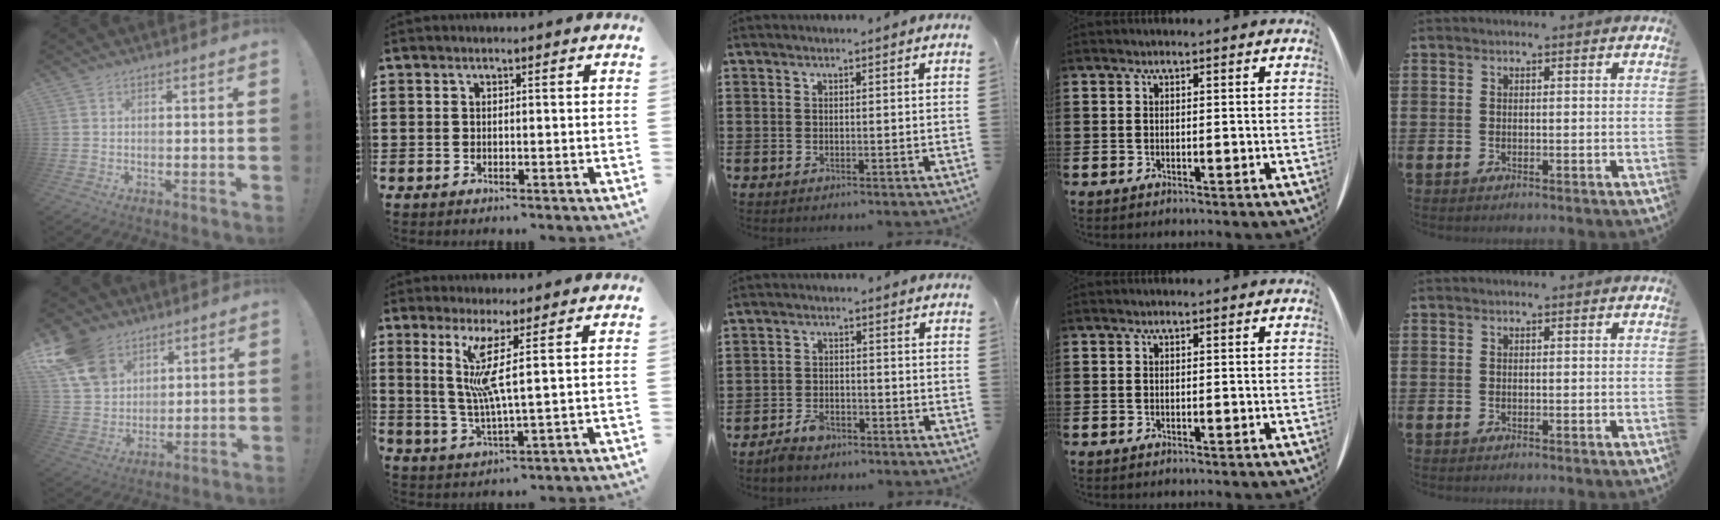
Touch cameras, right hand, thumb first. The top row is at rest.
{"thumb": {"total": 14.8, "force": [8.5, 10.5, 5.9], "torque": [-0.116, -0.045, 0.170]}, "index": {"total": 7.1, "force": [2.4, -0.1, 6.7], "torque": [-0.148, -0.017, 0.036]}, "middle": {"total": 3.1, "force": [-2.5, 1.4, 1.2], "torque": [-0.023, 0.008, -0.049]}}